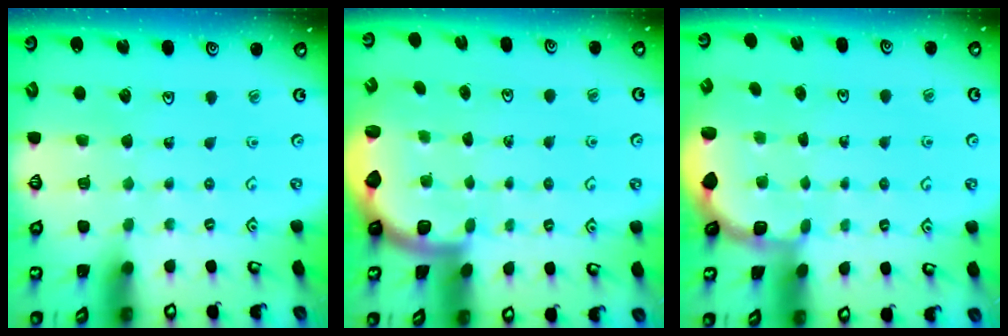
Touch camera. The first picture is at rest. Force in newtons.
{"total": 2.0, "press": 1.9, "slide": 0.5}
{"total": 1.9, "press": 1.8, "slide": 0.7}